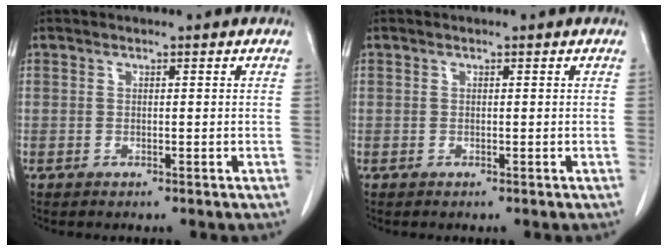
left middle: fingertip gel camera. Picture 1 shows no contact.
{"total": 0.0}